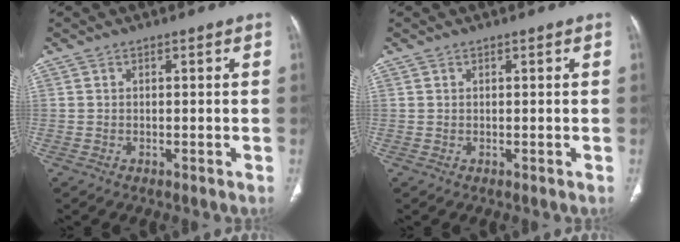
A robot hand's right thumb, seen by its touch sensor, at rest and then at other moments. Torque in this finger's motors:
{"motor_torque": [0.05, 0.08, -0.02, 0.03, 0.06]}